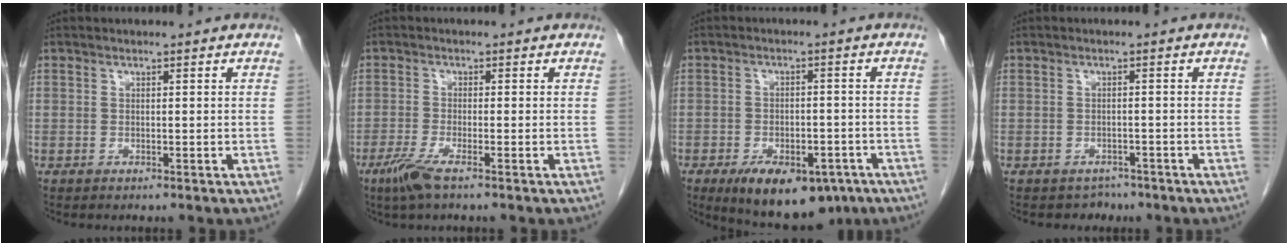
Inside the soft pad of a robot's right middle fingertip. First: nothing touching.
{"total": 3.7, "force": [-2.4, 0.3, 2.8], "torque": [-0.063, -0.010, -0.051]}
{"total": 12.8, "force": [-8.1, 6.3, 7.7], "torque": [-0.111, -0.004, -0.116]}
{"total": 2.4, "force": [-1.9, 1.6, -0.2], "torque": [-0.002, 0.006, -0.026]}